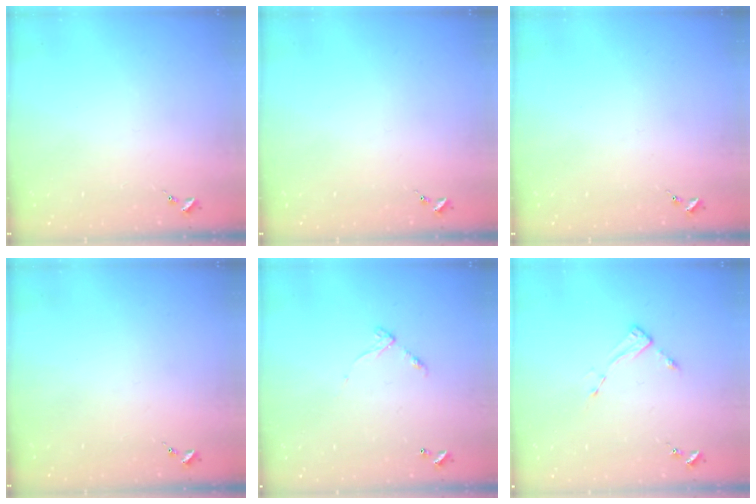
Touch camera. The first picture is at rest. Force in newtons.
{"total": 0.0}
{"total": 0.0}
{"total": 0.0}
{"total": 6.2, "press": 6.2, "slide": 0.4}
{"total": 3.0, "press": 3.0, "slide": 0.5}